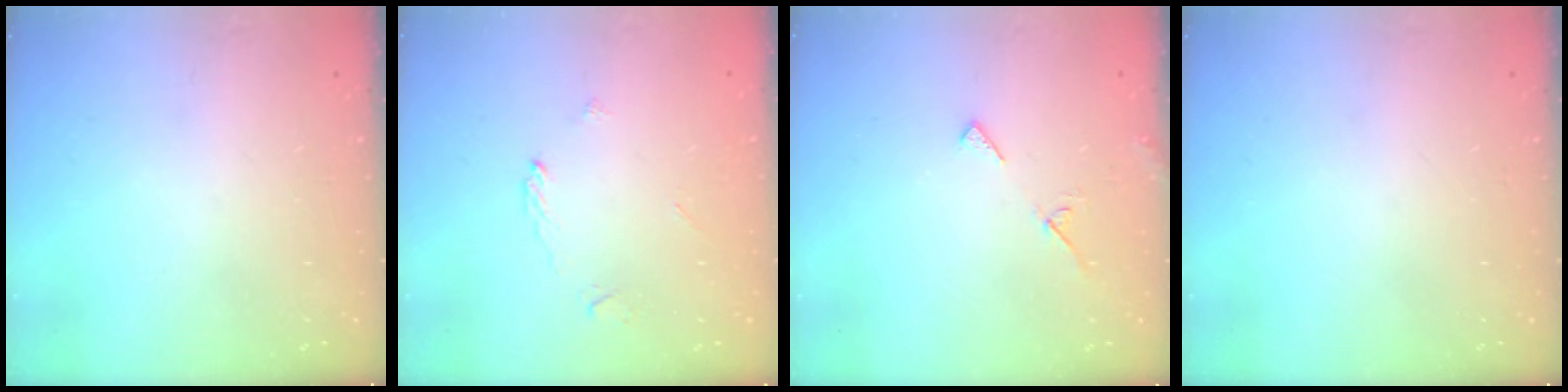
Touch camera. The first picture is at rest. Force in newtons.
{"total": 2.2, "press": 2.2, "slide": 0.3}
{"total": 4.3, "press": 4.2, "slide": 0.4}
{"total": 0.0}